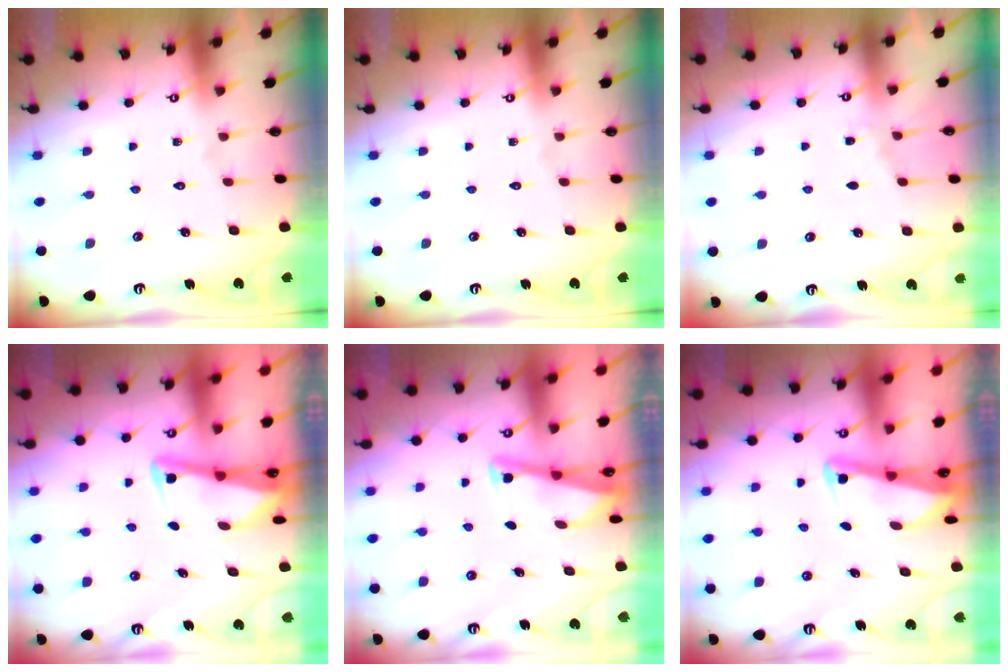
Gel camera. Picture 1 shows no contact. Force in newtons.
{"total": 0.0}
{"total": 3.6, "press": 3.5, "slide": 0.4}
{"total": 2.9, "press": 2.9, "slide": 0.4}
{"total": 2.9, "press": 2.9, "slide": 0.4}
{"total": 2.9, "press": 2.9, "slide": 0.4}